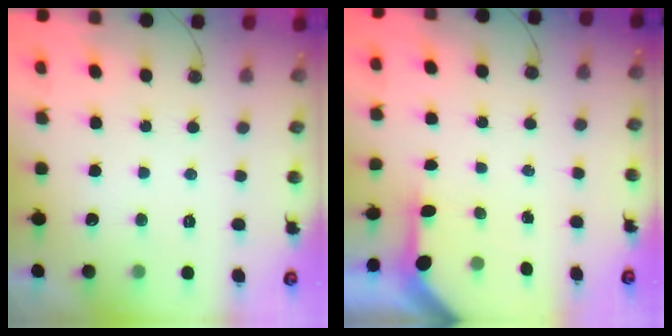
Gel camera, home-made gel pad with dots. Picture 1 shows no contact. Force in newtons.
{"total": 2.9, "press": 2.9, "slide": 0.2}